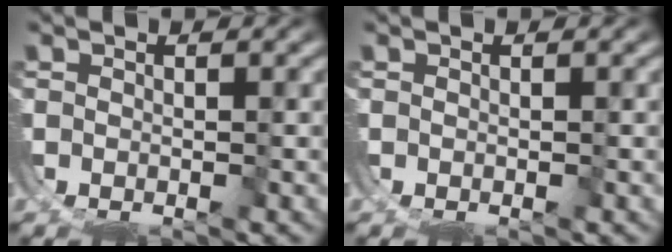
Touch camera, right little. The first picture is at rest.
{"total": 0.0}